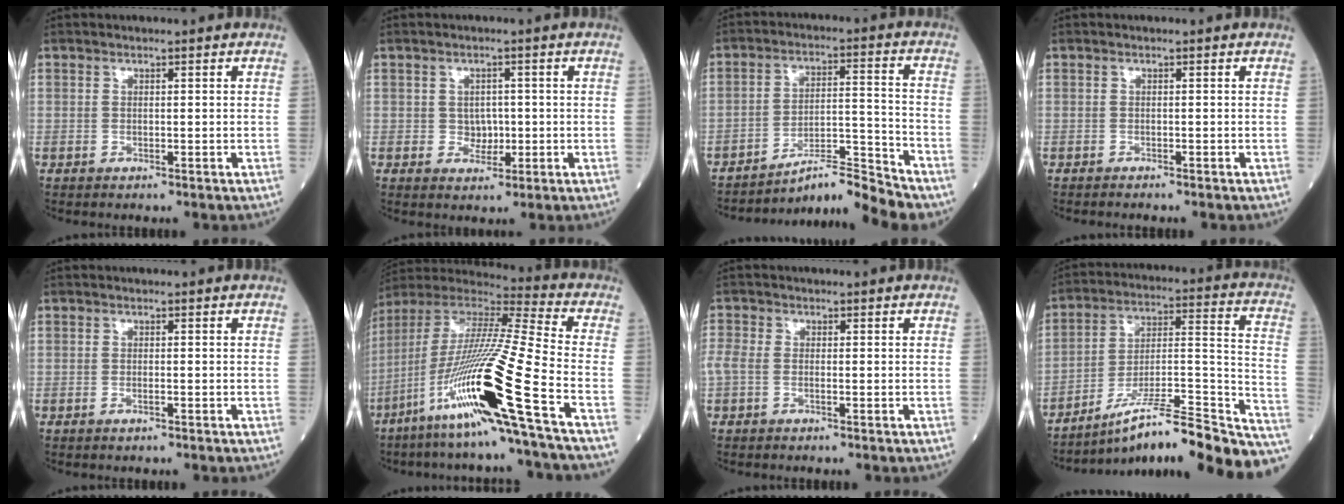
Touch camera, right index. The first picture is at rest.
{"total": 2.7, "force": [-0.1, 2.3, 1.4], "torque": [-0.010, 0.004, 0.002]}
{"total": 9.0, "force": [-8.7, -1.0, 2.0], "torque": [-0.029, 0.030, -0.145]}
{"total": 1.3, "force": [-1.1, 0.0, 0.5], "torque": [-0.007, -0.001, -0.015]}
{"total": 0.8, "force": [-0.4, 0.1, 0.6], "torque": [-0.015, -0.001, -0.007]}
{"total": 22.8, "force": [-10.4, -1.5, 20.2], "torque": [-0.407, -0.042, -0.204]}
{"total": 3.5, "force": [-0.7, 2.0, 2.8], "torque": [-0.082, 0.014, -0.013]}
{"total": 23.8, "force": [-18.8, 2.1, 14.5], "torque": [-0.150, 0.023, -0.289]}